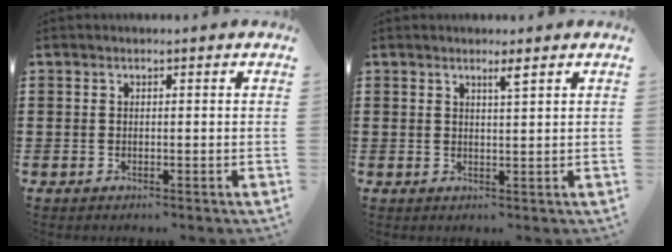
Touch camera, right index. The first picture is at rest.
{"total": 1.7, "force": [1.3, -0.1, 1.1], "torque": [-0.015, -0.005, 0.020]}